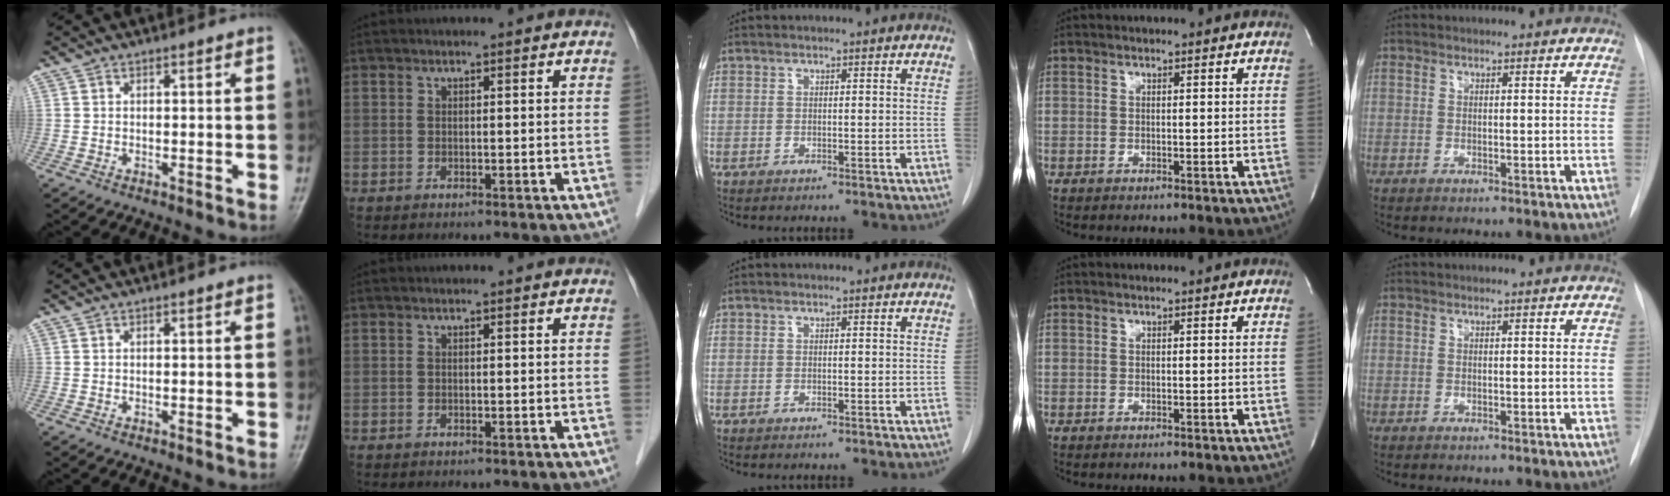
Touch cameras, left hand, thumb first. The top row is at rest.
{}